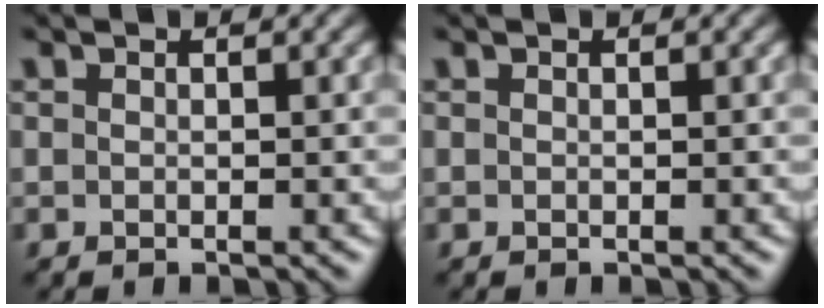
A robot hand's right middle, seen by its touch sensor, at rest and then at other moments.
{"total": 0.0}